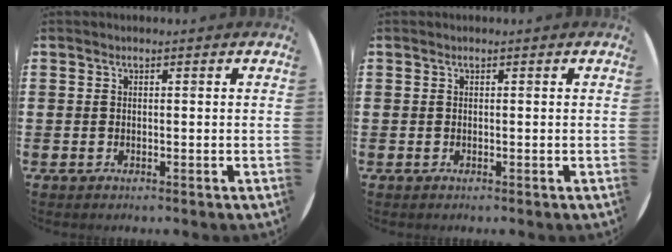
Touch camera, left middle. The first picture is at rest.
{"total": 0.0}